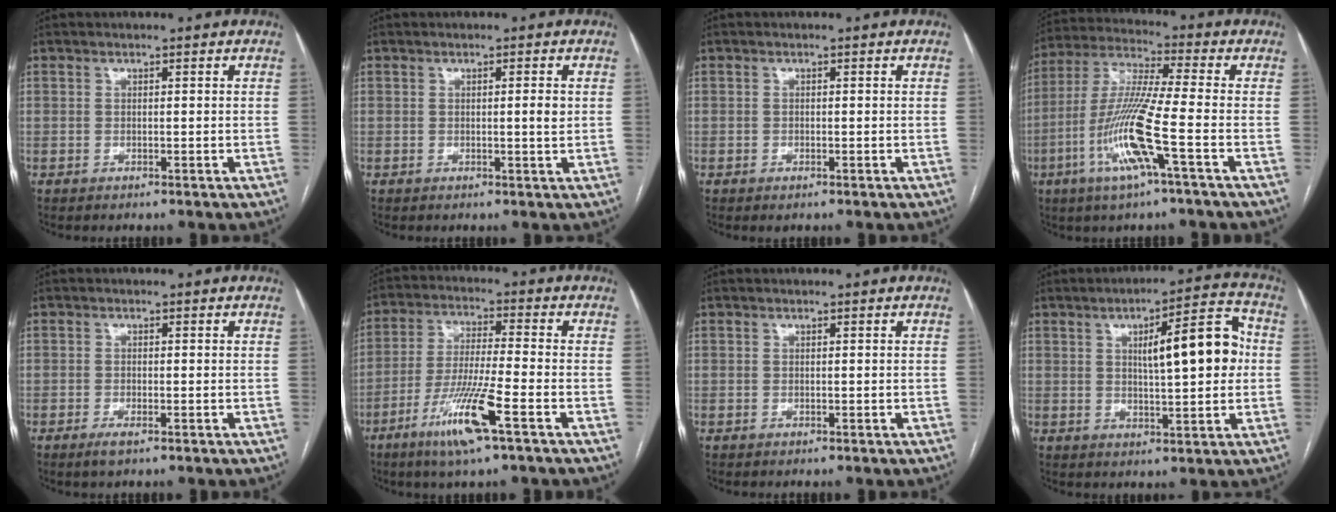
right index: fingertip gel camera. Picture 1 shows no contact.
{"total": 1.7, "force": [0.2, 0.0, 1.6], "torque": [-0.026, -0.001, 0.001]}
{"total": 0.6, "force": [-0.4, 0.3, 0.4], "torque": [-0.004, 0.000, -0.004]}
{"total": 13.3, "force": [-4.7, -0.2, 12.4], "torque": [-0.263, -0.007, -0.098]}
{"total": 1.8, "force": [-1.1, 0.4, 1.4], "torque": [-0.026, -0.002, -0.019]}
{"total": 11.2, "force": [-5.7, -0.1, 9.6], "torque": [-0.193, -0.021, -0.110]}
{"total": 0.0}
{"total": 11.6, "force": [1.7, 2.6, 11.2], "torque": [-0.157, 0.030, 0.025]}